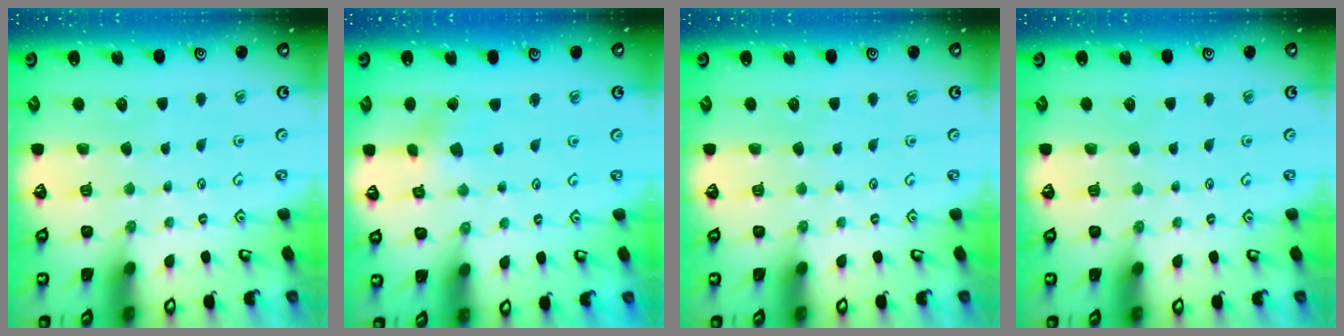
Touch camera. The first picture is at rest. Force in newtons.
{"total": 2.3, "press": 2.3, "slide": 0.3}
{"total": 0.0}
{"total": 0.0}